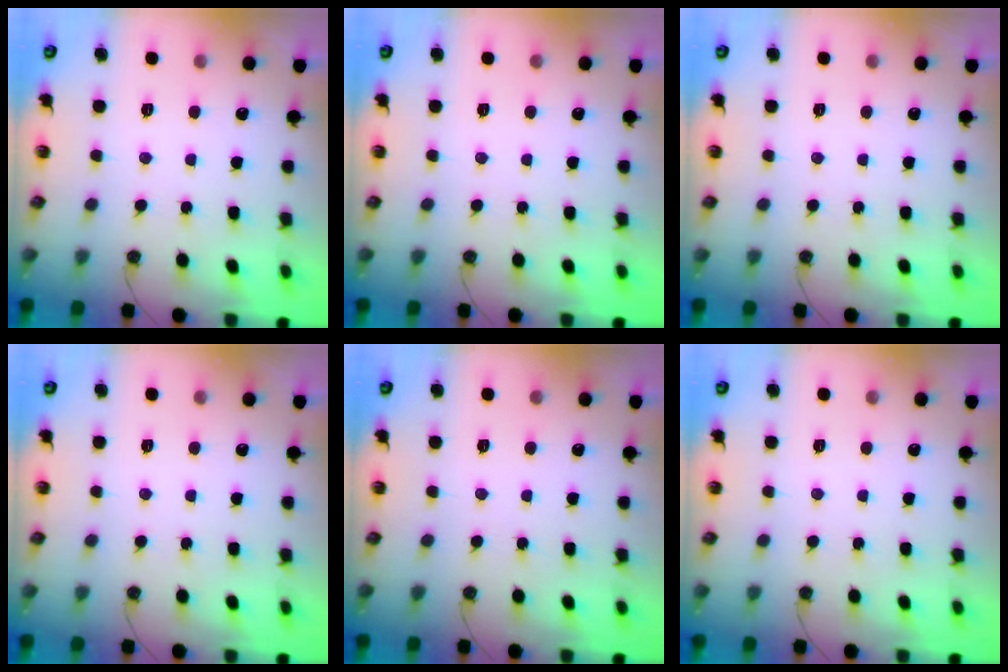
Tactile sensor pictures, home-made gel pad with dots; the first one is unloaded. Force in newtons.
{"total": 0.0}
{"total": 0.0}
{"total": 0.0}
{"total": 0.0}
{"total": 0.0}